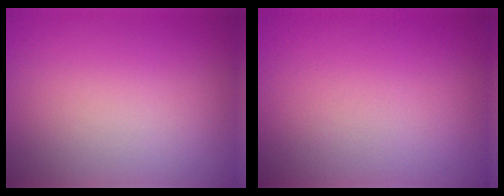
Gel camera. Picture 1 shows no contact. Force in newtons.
{"total": 0.0}